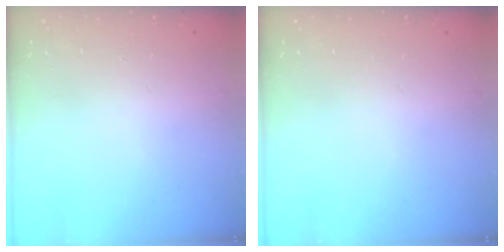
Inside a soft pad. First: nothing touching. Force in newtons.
{"total": 0.0}